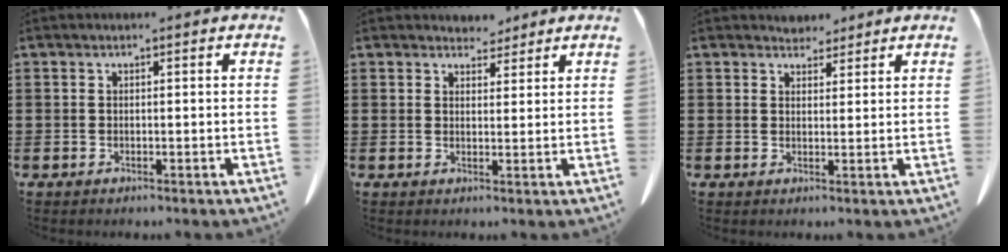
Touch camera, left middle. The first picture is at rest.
{"total": 3.2, "force": [3.0, 1.1, 0.2], "torque": [-0.004, -0.009, 0.058]}
{"total": 2.6, "force": [2.5, 0.8, 0.0], "torque": [-0.008, -0.002, 0.048]}